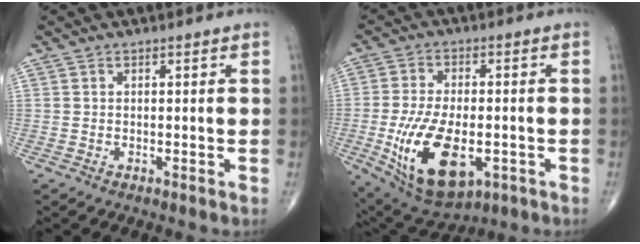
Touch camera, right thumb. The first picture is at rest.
{"total": 16.9, "force": [-4.6, 8.8, 13.7], "torque": [-0.247, -0.003, -0.058]}